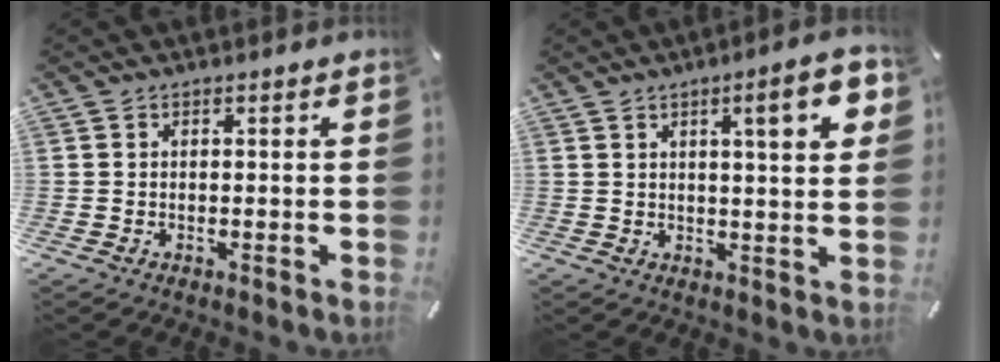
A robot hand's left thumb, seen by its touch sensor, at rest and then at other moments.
{"total": 10.4, "force": [4.3, 1.9, 9.3], "torque": [-0.132, -0.008, 0.059]}